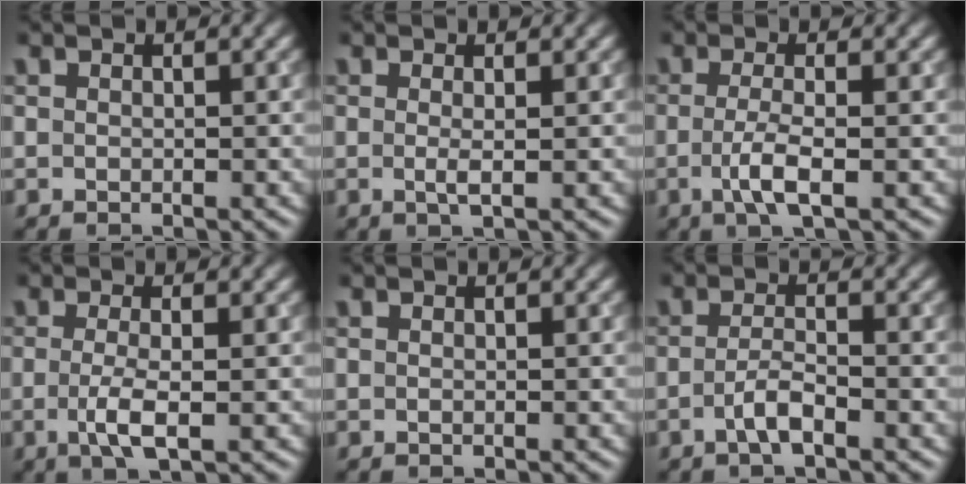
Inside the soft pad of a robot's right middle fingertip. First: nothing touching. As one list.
[{"total": 1.3, "force": [0.0, 0.2, 1.3], "torque": [-0.026, -0.001, -0.002]}, {"total": 3.1, "force": [-0.7, 0.7, 2.9], "torque": [-0.060, -0.006, -0.016]}, {"total": 3.0, "force": [-0.6, 0.8, 2.9], "torque": [-0.060, -0.007, -0.012]}, {"total": 0.0}, {"total": 2.1, "force": [-1.0, 0.4, 1.8], "torque": [-0.035, 0.005, -0.023]}]